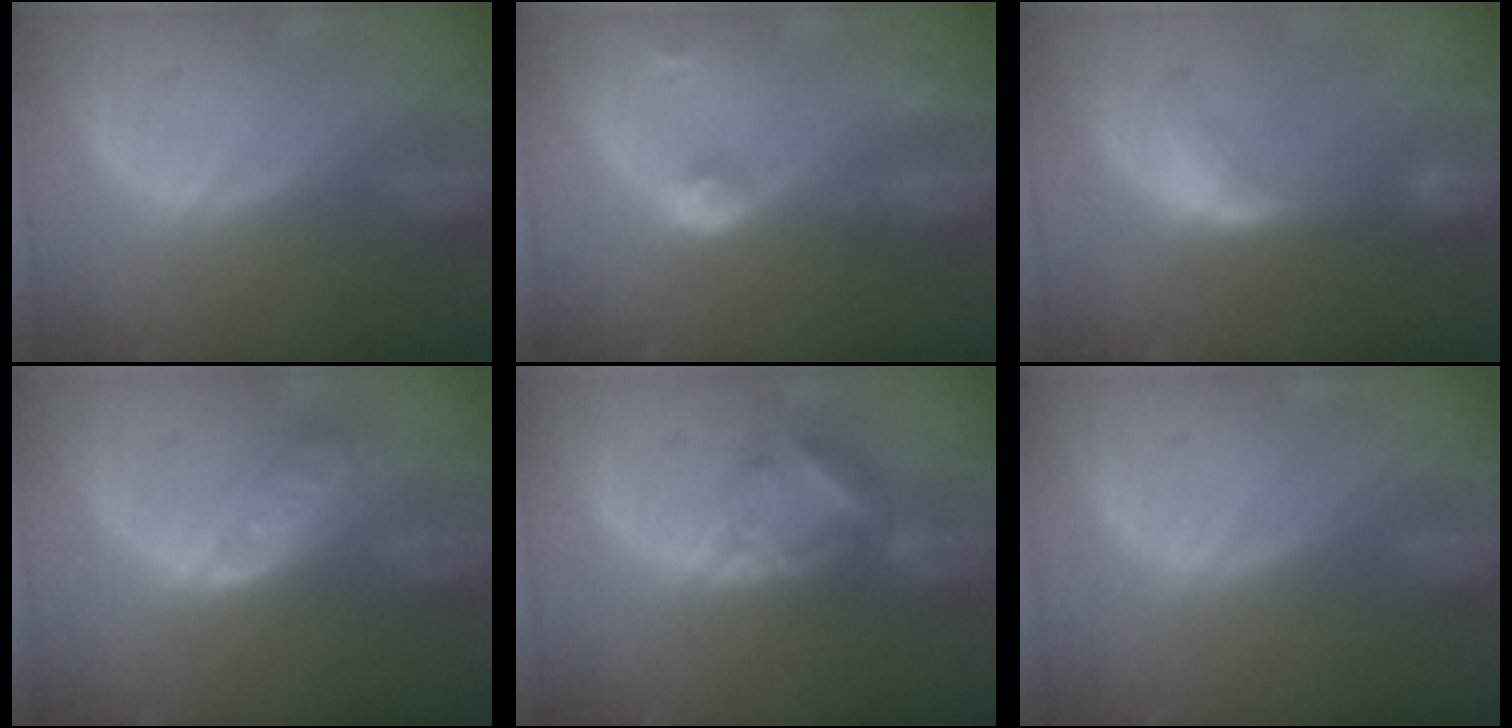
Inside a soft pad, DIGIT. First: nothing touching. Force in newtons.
{"total": 4.8, "press": 4.3, "slide": 2.1}
{"total": 7.4, "press": 6.8, "slide": 2.8}
{"total": 6.4, "press": 5.8, "slide": 2.7}
{"total": 7.2, "press": 6.3, "slide": 3.5}
{"total": 0.0}